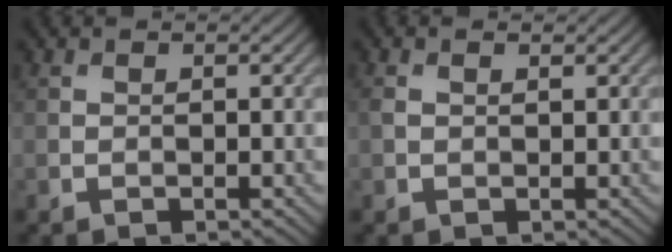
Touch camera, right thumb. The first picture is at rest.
{"total": 1.1, "force": [0.5, 0.6, 0.8], "torque": [-0.023, 0.001, 0.009]}